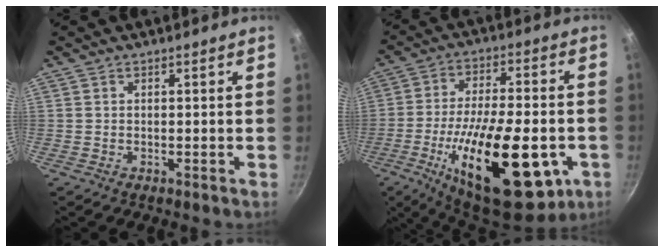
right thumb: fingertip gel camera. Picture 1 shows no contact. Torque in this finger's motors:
{"motor_torque": [2.73, 2.28, 2.38, -0.39, 0.70]}